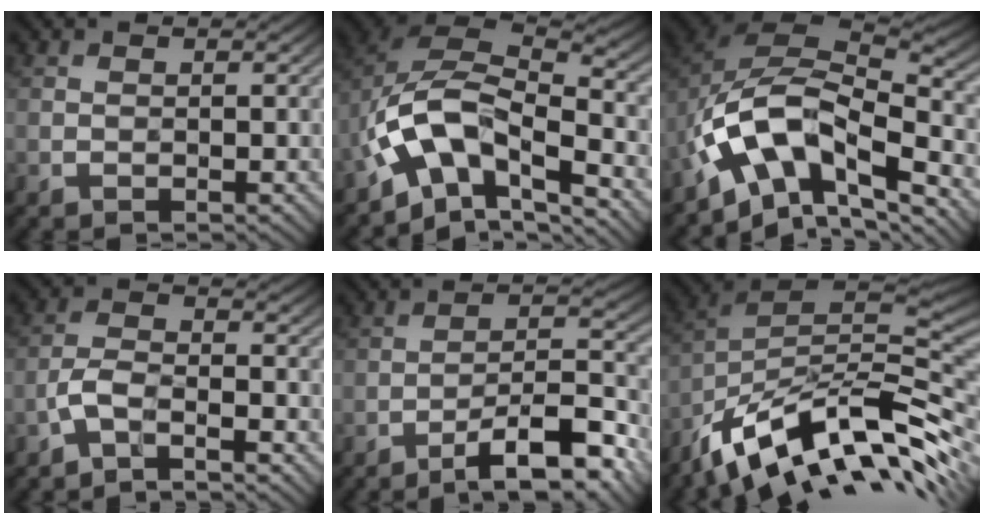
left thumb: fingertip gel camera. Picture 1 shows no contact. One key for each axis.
{"total": 13.2, "fx": -5.9, "fy": 6.7, "fz": 9.7, "tx": -0.193, "ty": -0.008, "tz": -0.125}
{"total": 15.0, "fx": -6.1, "fy": 8.1, "fz": 11.0, "tx": -0.212, "ty": -0.003, "tz": -0.121}
{"total": 4.1, "fx": -2.8, "fy": 1.1, "fz": 2.8, "tx": -0.063, "ty": 0.004, "tz": -0.070}
{"total": 11.8, "fx": -8.4, "fy": 2.6, "fz": 7.9, "tx": -0.122, "ty": 0.011, "tz": -0.139}
{"total": 15.5, "fx": -7.0, "fy": 5.8, "fz": 12.6, "tx": -0.246, "ty": -0.001, "tz": -0.135}